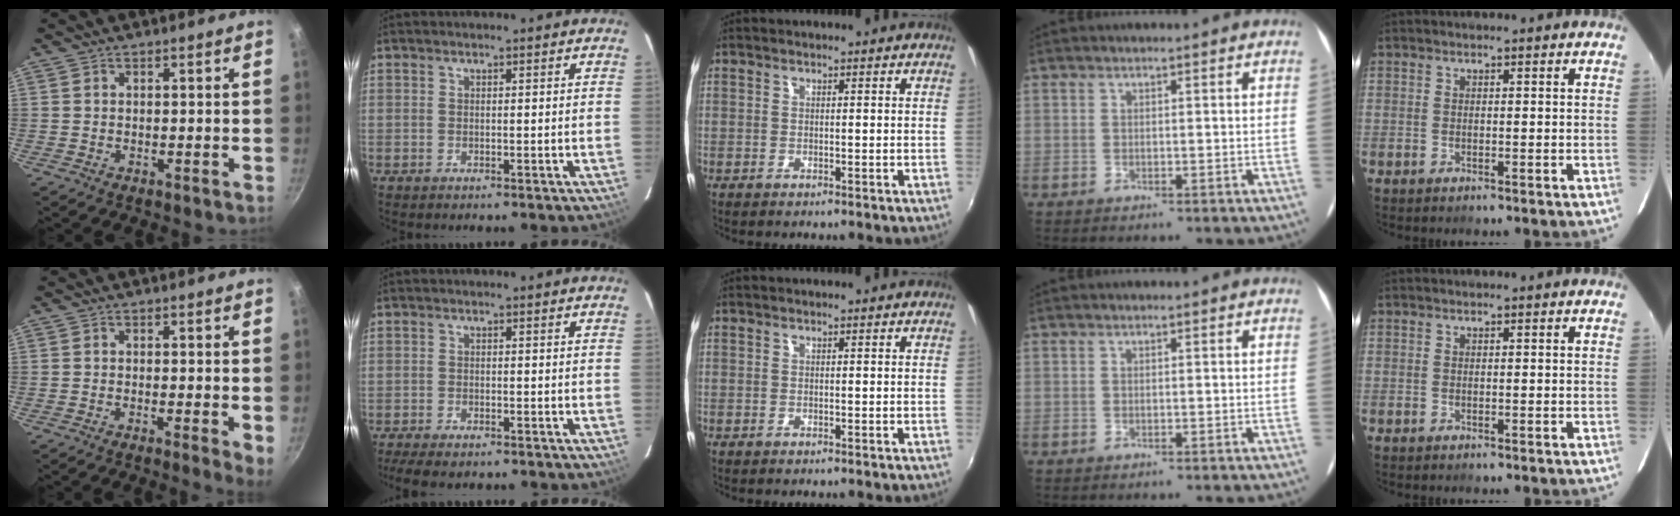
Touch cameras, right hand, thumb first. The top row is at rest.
{"thumb": {"total": 3.2, "force": [-0.2, 0.8, 3.1], "torque": [-0.038, -0.009, -0.007]}, "index": {"total": 6.6, "force": [-5.4, 1.7, 3.3], "torque": [-0.085, -0.024, -0.093]}}